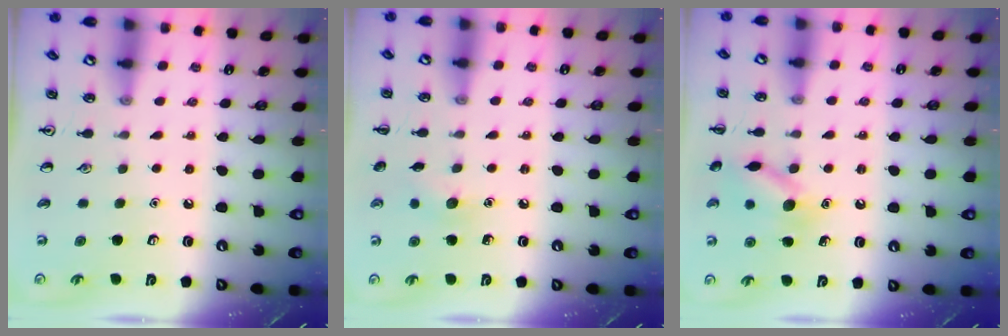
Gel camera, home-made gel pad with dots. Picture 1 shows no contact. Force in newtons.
{"total": 6.1, "press": 5.9, "slide": 1.5}
{"total": 11.4, "press": 11.4, "slide": 0.5}